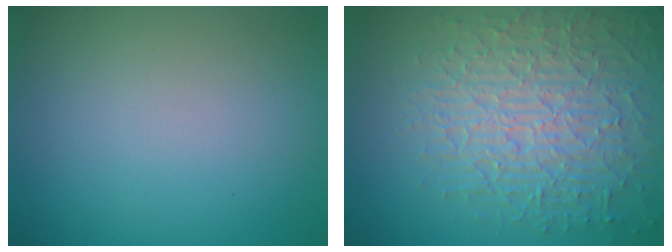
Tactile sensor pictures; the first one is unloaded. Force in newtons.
{"total": 8.6, "press": 6.1, "slide": 6.1}